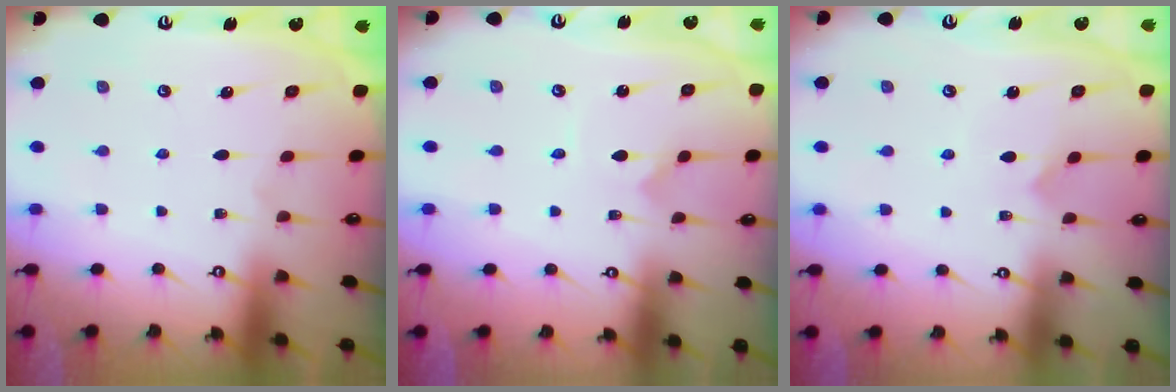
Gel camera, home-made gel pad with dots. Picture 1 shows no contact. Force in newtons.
{"total": 0.0}
{"total": 2.8, "press": 2.8, "slide": 0.3}